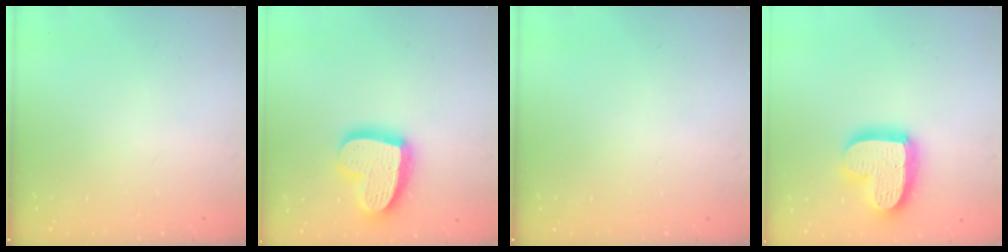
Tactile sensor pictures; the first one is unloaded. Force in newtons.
{"total": 19.9, "press": 19.9, "slide": 1.6}
{"total": 0.0}
{"total": 18.6, "press": 18.6, "slide": 1.3}